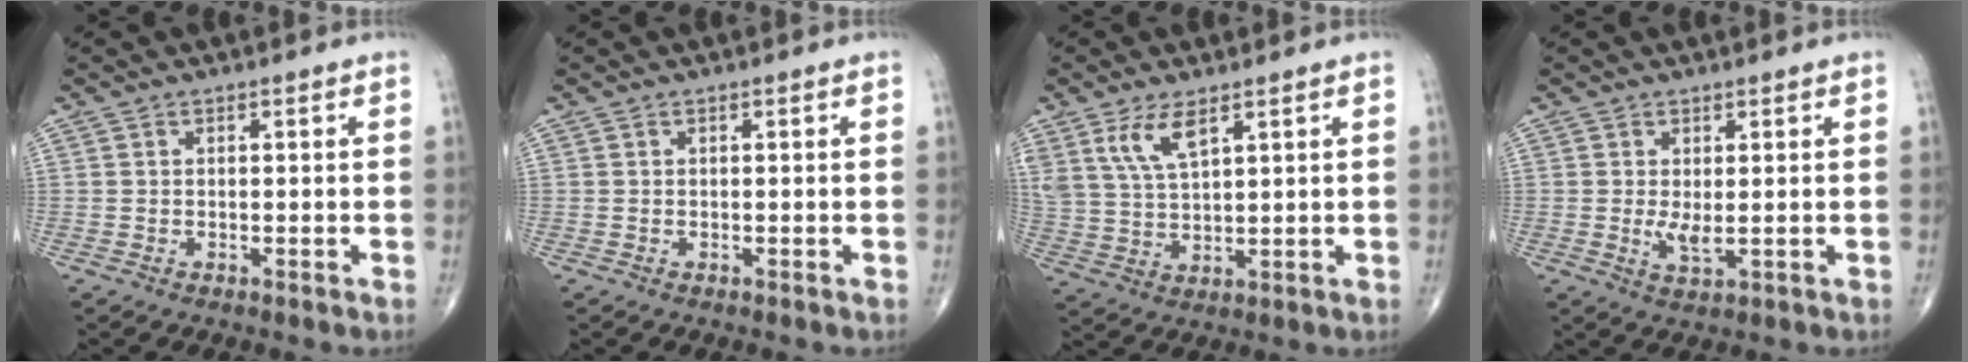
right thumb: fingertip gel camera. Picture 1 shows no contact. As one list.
[{"total": 0.0}, {"total": 7.1, "force": [4.1, 2.8, 5.1], "torque": [-0.100, -0.017, 0.089]}, {"total": 2.7, "force": [0.1, 1.0, 2.5], "torque": [-0.052, -0.010, 0.010]}]